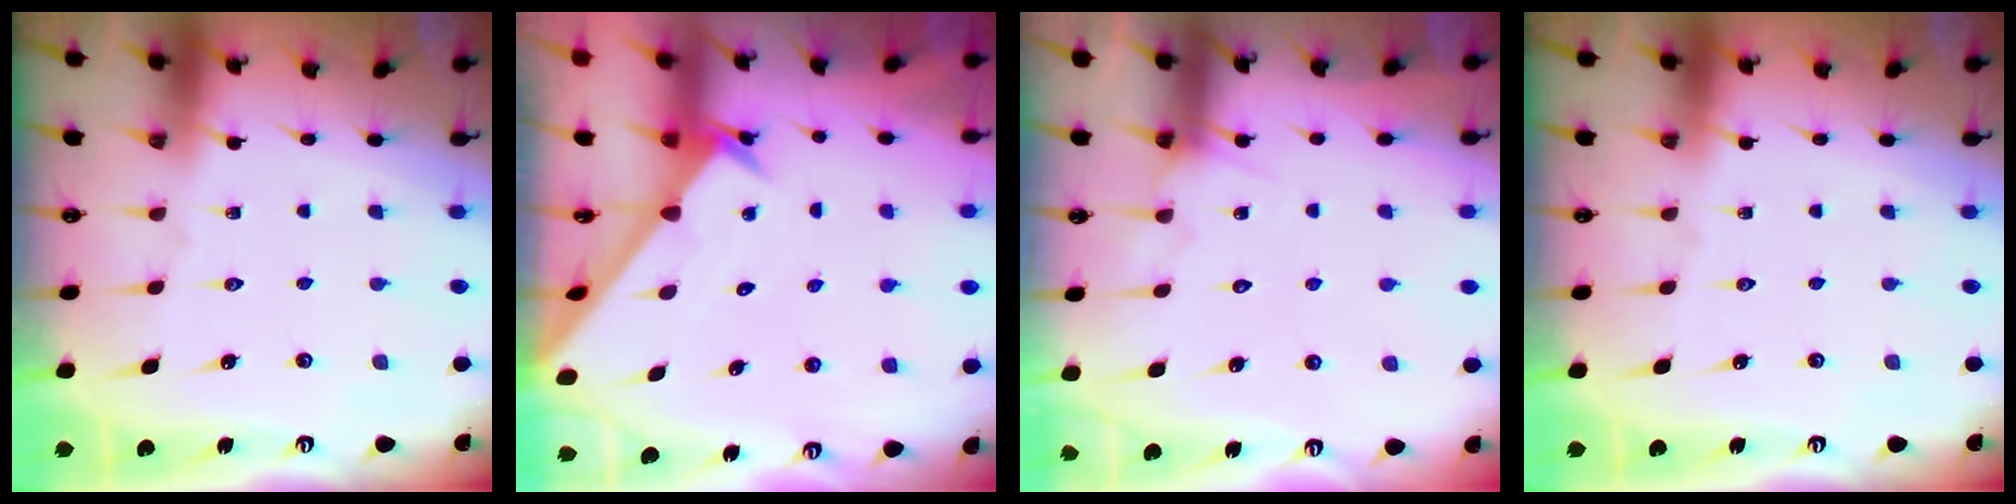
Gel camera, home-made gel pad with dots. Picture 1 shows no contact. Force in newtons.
{"total": 2.5, "press": 2.5, "slide": 0.2}
{"total": 6.1, "press": 6.1, "slide": 0.5}
{"total": 0.0}